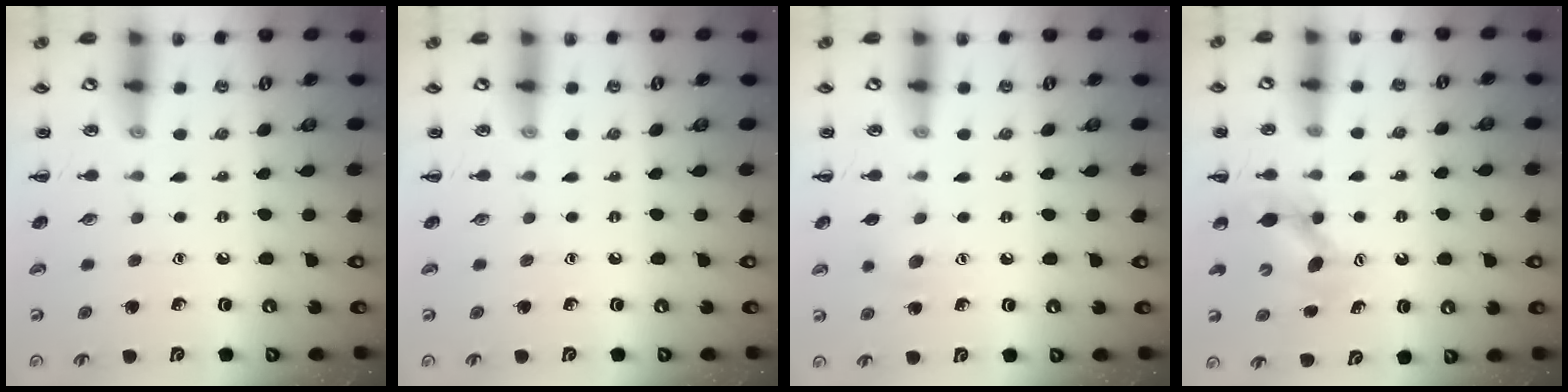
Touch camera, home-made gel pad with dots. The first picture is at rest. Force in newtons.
{"total": 0.0}
{"total": 5.5, "press": 5.4, "slide": 1.0}
{"total": 6.4, "press": 6.3, "slide": 1.0}